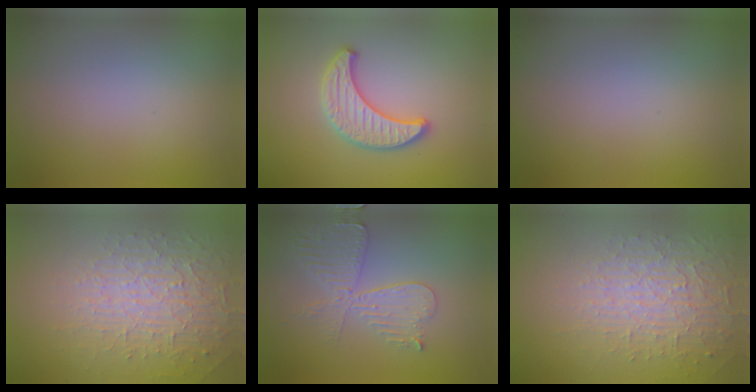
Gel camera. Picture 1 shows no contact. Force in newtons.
{"total": 3.4, "press": 3.4, "slide": 0.2}
{"total": 0.0}
{"total": 4.6, "press": 3.1, "slide": 3.4}
{"total": 4.4, "press": 3.8, "slide": 2.1}
{"total": 3.8, "press": 3.1, "slide": 2.1}